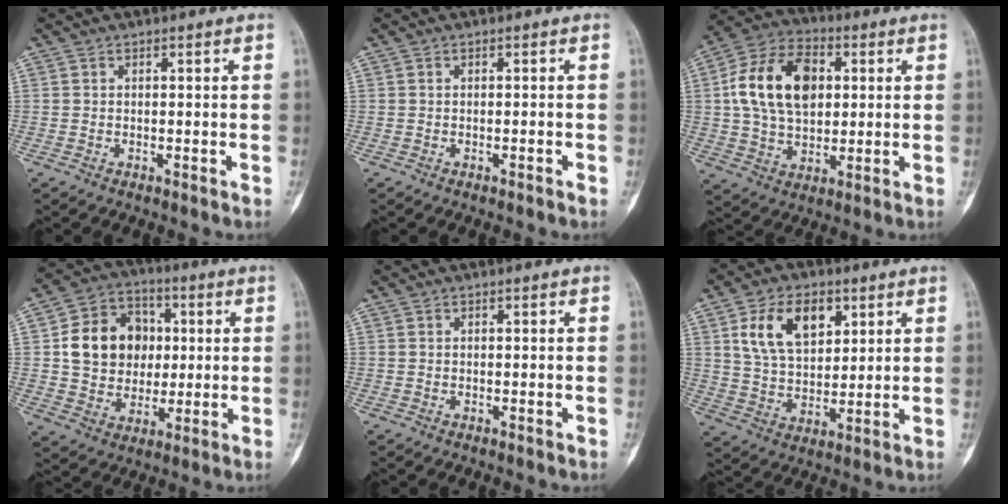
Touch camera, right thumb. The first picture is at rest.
{"total": 0.6, "force": [-0.3, 0.1, 0.5], "torque": [-0.013, 0.002, -0.002]}
{"total": 16.8, "force": [2.9, 11.1, 12.2], "torque": [-0.198, 0.011, 0.048]}
{"total": 14.9, "force": [1.9, 12.5, 7.9], "torque": [-0.098, 0.012, 0.035]}
{"total": 0.0}
{"total": 12.9, "force": [5.2, 7.9, 8.7], "torque": [-0.130, -0.014, 0.101]}